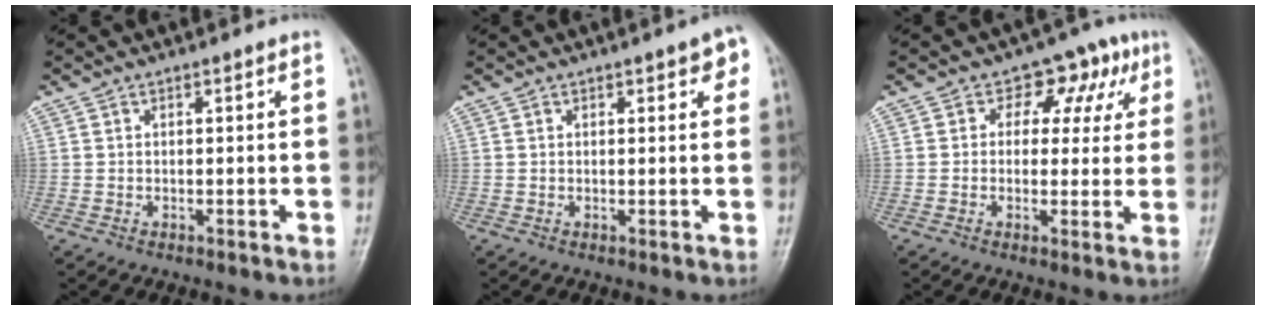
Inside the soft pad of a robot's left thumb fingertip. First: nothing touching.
{"total": 3.6, "force": [1.7, 1.4, 2.9], "torque": [-0.023, -0.001, 0.013]}
{"total": 8.2, "force": [3.1, 6.1, 4.7], "torque": [-0.002, 0.001, 0.031]}